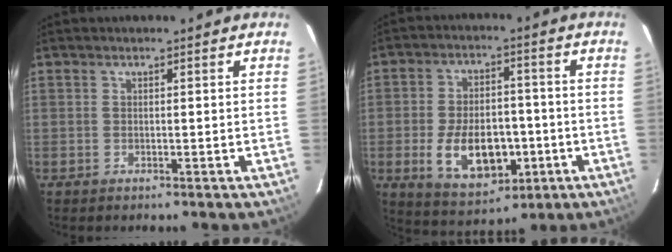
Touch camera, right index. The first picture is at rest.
{"total": 13.7, "force": [-3.8, 8.0, 10.4], "torque": [-0.207, -0.001, -0.043]}